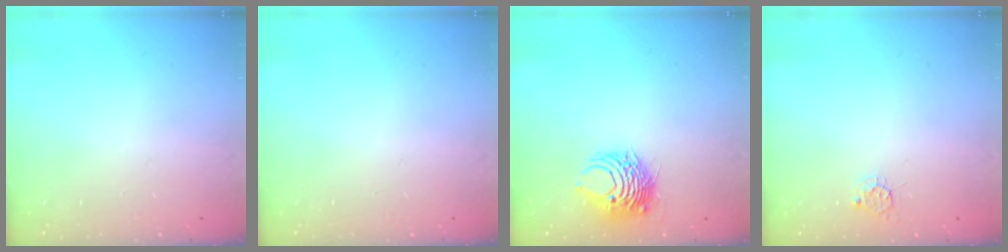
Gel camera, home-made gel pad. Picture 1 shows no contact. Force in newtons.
{"total": 0.0}
{"total": 8.9, "press": 8.9, "slide": 0.8}
{"total": 3.9, "press": 3.9, "slide": 0.3}